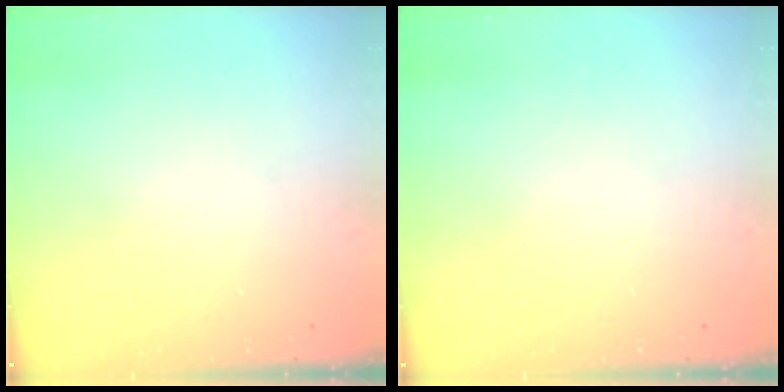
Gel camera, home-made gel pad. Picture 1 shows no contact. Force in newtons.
{"total": 0.0}